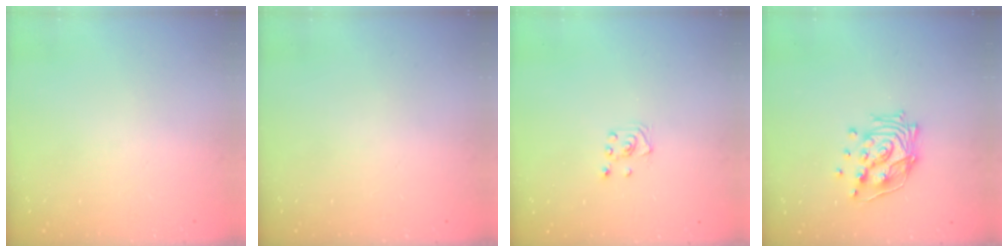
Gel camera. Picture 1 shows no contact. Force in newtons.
{"total": 0.0}
{"total": 3.0, "press": 2.9, "slide": 0.3}
{"total": 14.4, "press": 14.3, "slide": 1.7}